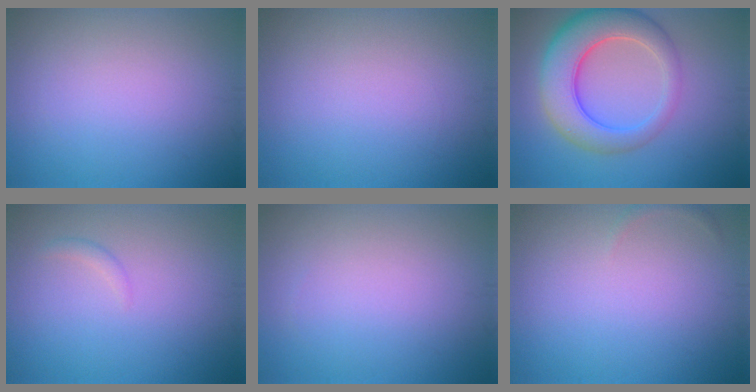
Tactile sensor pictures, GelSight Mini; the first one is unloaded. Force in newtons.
{"total": 0.0}
{"total": 7.8, "press": 7.8, "slide": 0.4}
{"total": 0.7, "press": 0.7, "slide": 0.1}
{"total": 0.0}
{"total": 0.6, "press": 0.6, "slide": 0.1}